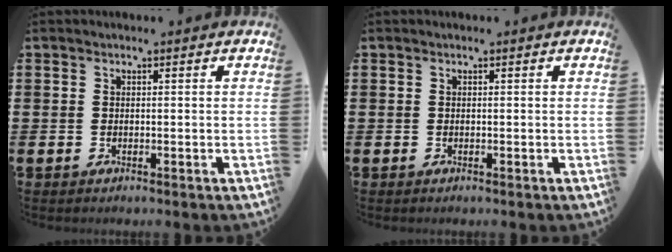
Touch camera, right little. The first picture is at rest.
{"total": 0.0}